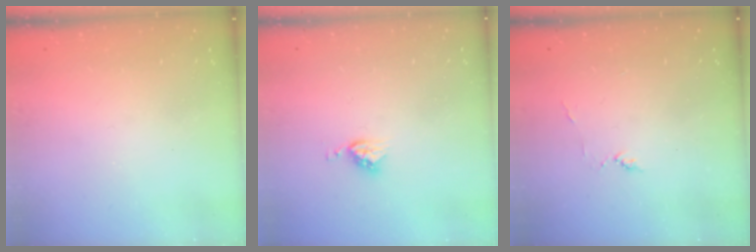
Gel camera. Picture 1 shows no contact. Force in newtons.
{"total": 5.0, "press": 5.0, "slide": 0.1}
{"total": 2.6, "press": 2.6, "slide": 0.3}